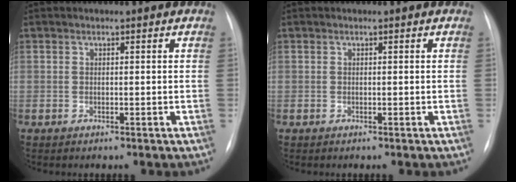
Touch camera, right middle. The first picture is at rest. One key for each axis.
{"total": 0.0}